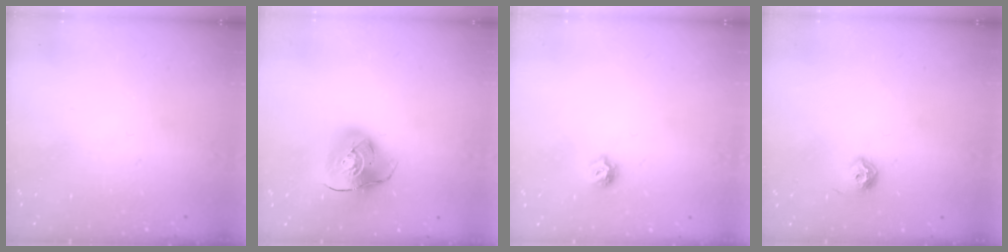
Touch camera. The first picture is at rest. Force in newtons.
{"total": 10.6, "press": 10.5, "slide": 1.2}
{"total": 6.5, "press": 6.5, "slide": 0.7}
{"total": 7.2, "press": 7.1, "slide": 0.9}